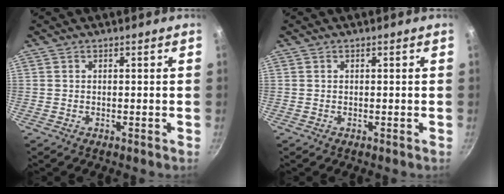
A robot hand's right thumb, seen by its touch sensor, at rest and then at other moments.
{"total": 0.0}